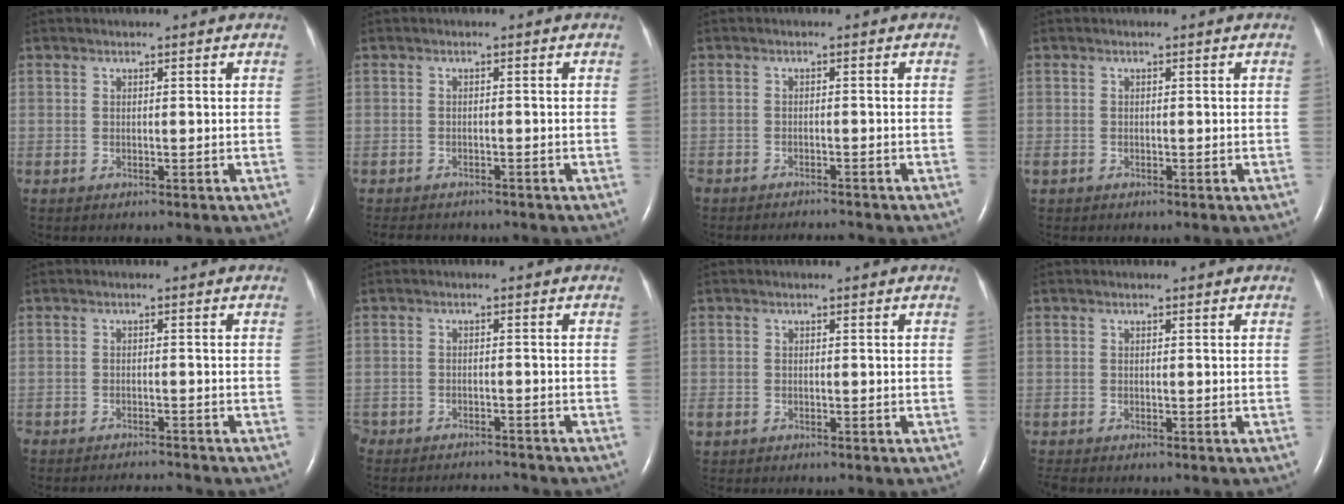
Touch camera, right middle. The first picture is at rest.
{"total": 6.3, "force": [-5.5, 2.1, 2.2], "torque": [-0.032, -0.002, -0.071]}
{"total": 3.1, "force": [-3.1, 0.1, 0.3], "torque": [-0.003, -0.011, -0.048]}
{"total": 0.7, "force": [-0.5, 0.5, 0.2], "torque": [-0.008, 0.000, -0.009]}
{"total": 4.0, "force": [-3.9, -0.3, 0.3], "torque": [-0.004, -0.012, -0.062]}
{"total": 7.7, "force": [-7.4, 1.5, 1.3], "torque": [-0.024, -0.006, -0.104]}
{"total": 1.9, "force": [-1.3, 1.2, 0.6], "torque": [-0.019, -0.002, -0.022]}
{"total": 0.9, "force": [-0.9, -0.1, 0.2], "torque": [-0.011, -0.004, -0.018]}